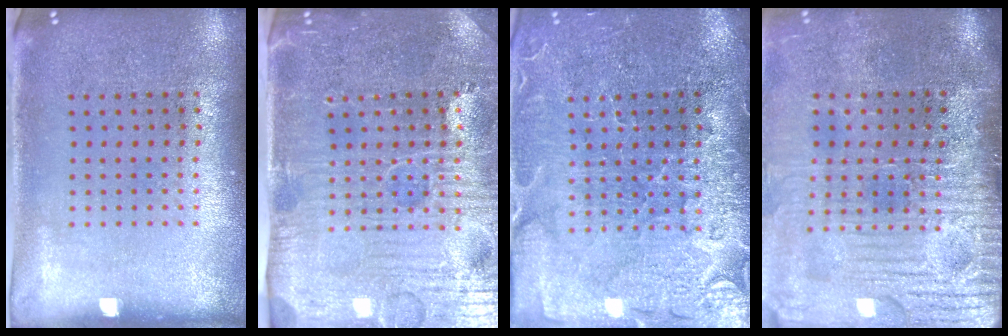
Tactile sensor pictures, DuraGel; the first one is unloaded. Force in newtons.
{"total": 4.9, "press": 4.4, "slide": 2.0}
{"total": 3.5, "press": 3.4, "slide": 1.0}
{"total": 4.7, "press": 4.1, "slide": 2.5}